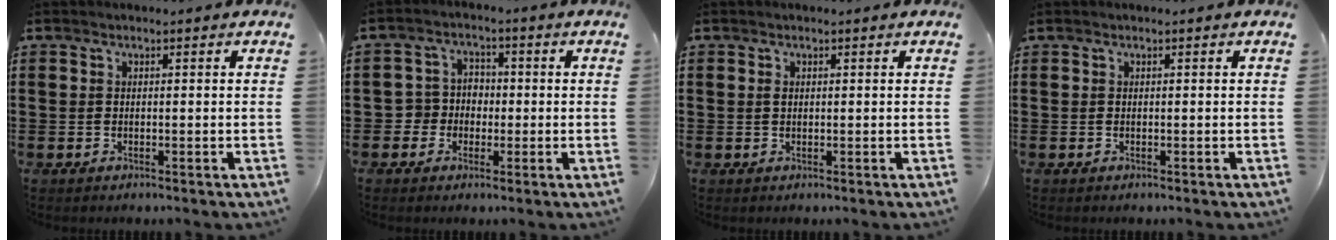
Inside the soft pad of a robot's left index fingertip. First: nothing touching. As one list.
[{"total": 4.0, "force": [-1.1, 3.7, 1.1], "torque": [-0.036, 0.011, -0.028]}, {"total": 0.7, "force": [0.2, 0.5, 0.4], "torque": [-0.011, 0.002, 0.004]}, {"total": 0.0}]